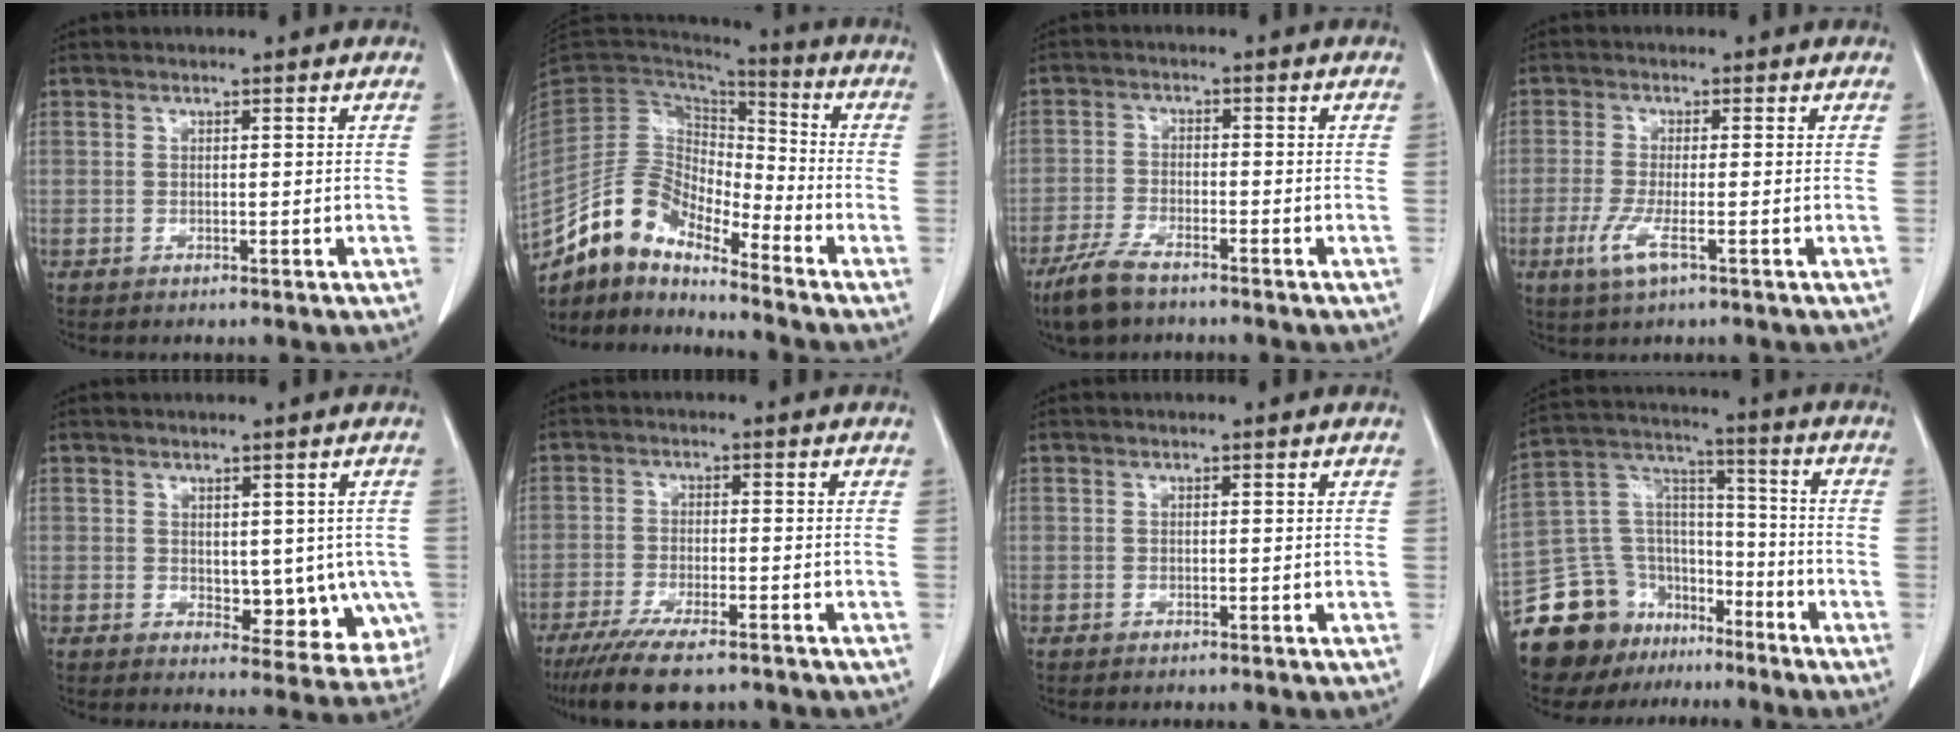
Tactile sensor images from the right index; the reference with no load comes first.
{"total": 10.8, "force": [-9.3, 3.8, 4.0], "torque": [-0.083, 0.047, -0.179]}
{"total": 6.0, "force": [-4.6, 1.7, 3.4], "torque": [-0.076, -0.009, -0.086]}
{"total": 4.7, "force": [-2.1, 0.5, 4.2], "torque": [-0.092, -0.013, -0.042]}
{"total": 8.8, "force": [-0.8, 5.0, 7.1], "torque": [-0.066, -0.004, 0.003]}
{"total": 10.2, "force": [-7.9, 2.0, 6.2], "torque": [-0.095, -0.019, -0.123]}
{"total": 0.0}
{"total": 18.2, "force": [-13.2, 11.5, 5.0], "torque": [-0.105, 0.080, -0.222]}